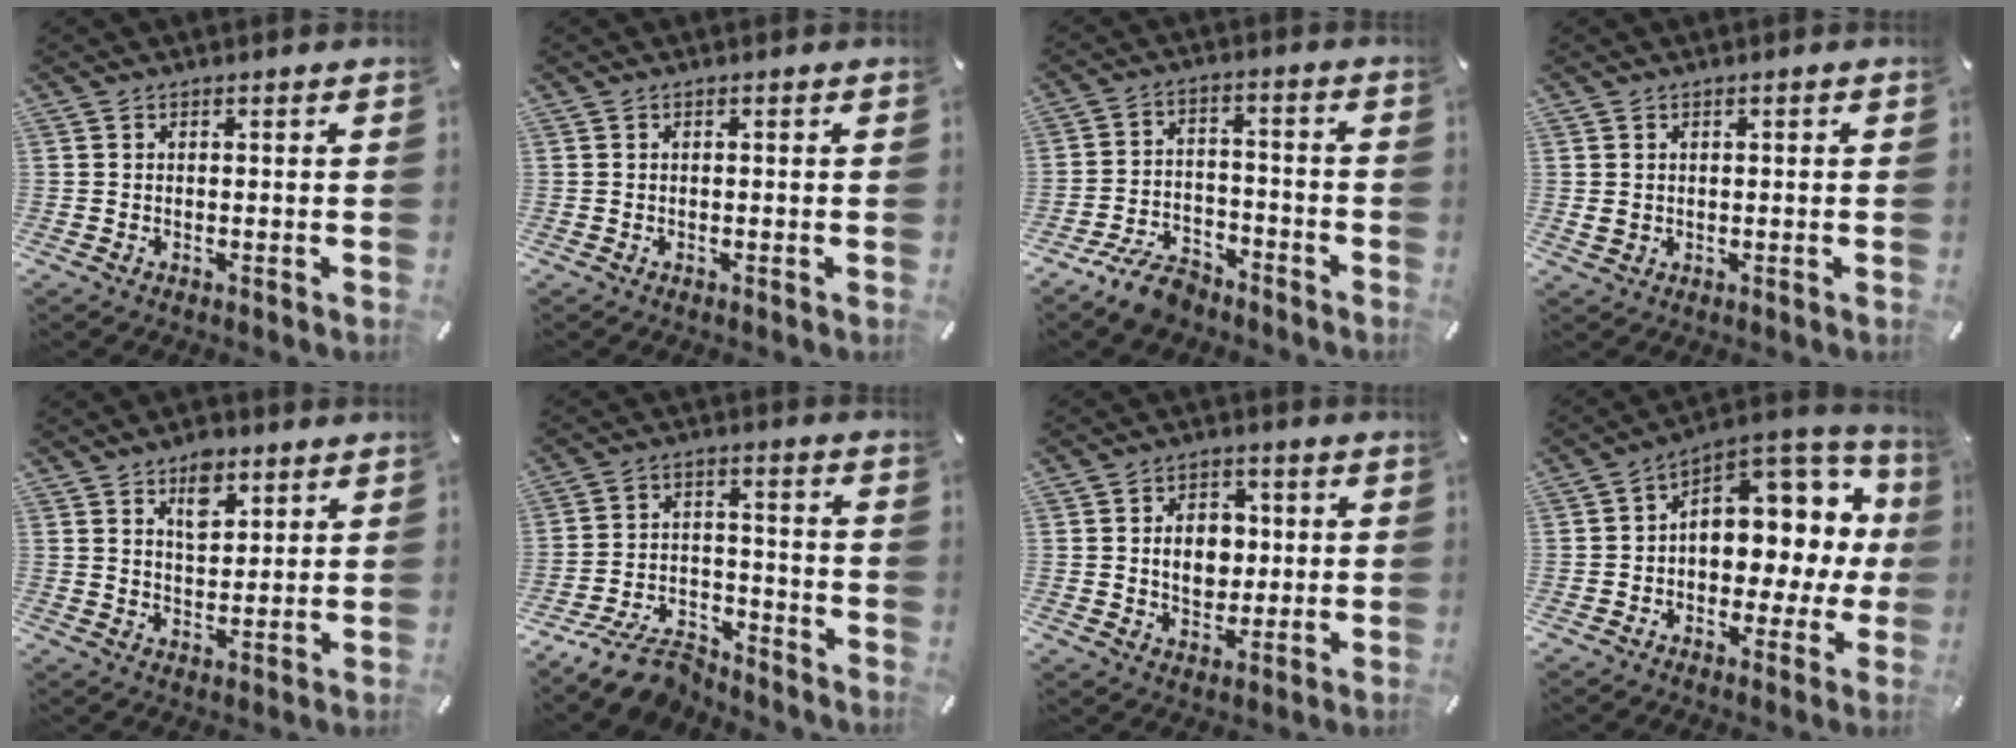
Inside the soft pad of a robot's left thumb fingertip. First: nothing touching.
{"total": 0.0}
{"total": 8.7, "force": [-7.0, 4.0, 3.3], "torque": [-0.054, 0.043, -0.129]}
{"total": 1.6, "force": [0.1, 1.4, 0.7], "torque": [-0.015, 0.004, 0.000]}
{"total": 7.2, "force": [4.3, 4.2, 4.0], "torque": [-0.043, -0.017, 0.071]}
{"total": 10.3, "force": [-8.6, 4.4, 3.8], "torque": [-0.060, 0.048, -0.160]}
{"total": 8.6, "force": [0.5, 6.9, 5.1], "torque": [-0.083, 0.005, 0.005]}
{"total": 11.0, "force": [3.5, 8.2, 6.5], "torque": [-0.066, -0.050, 0.062]}